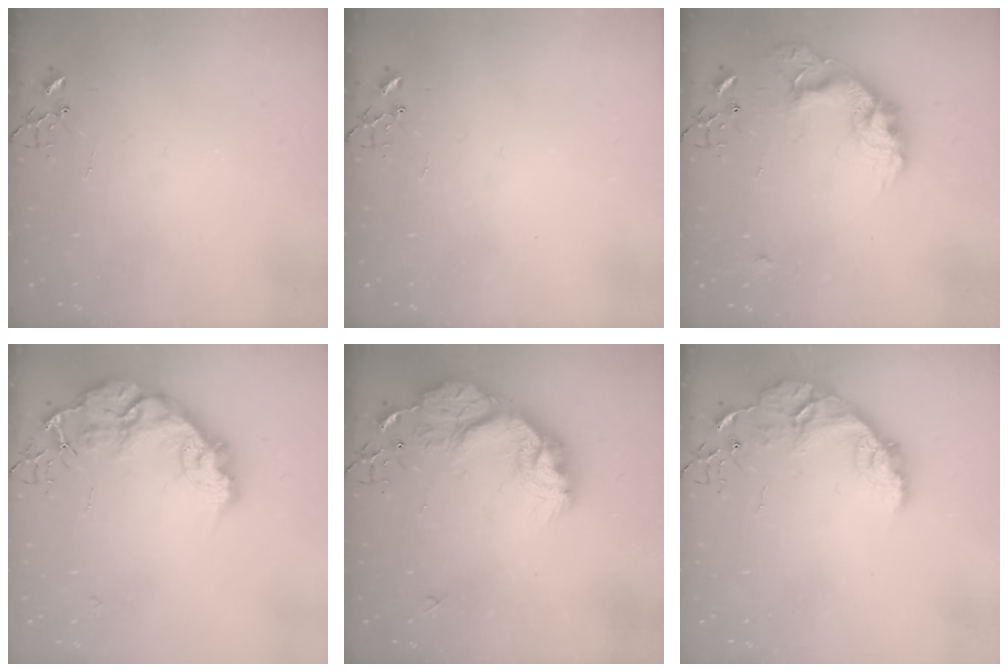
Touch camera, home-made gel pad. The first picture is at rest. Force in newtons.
{"total": 0.0}
{"total": 17.2, "press": 17.2, "slide": 1.2}
{"total": 25.5, "press": 25.4, "slide": 2.1}
{"total": 22.6, "press": 22.5, "slide": 1.9}
{"total": 14.5, "press": 14.5, "slide": 1.0}